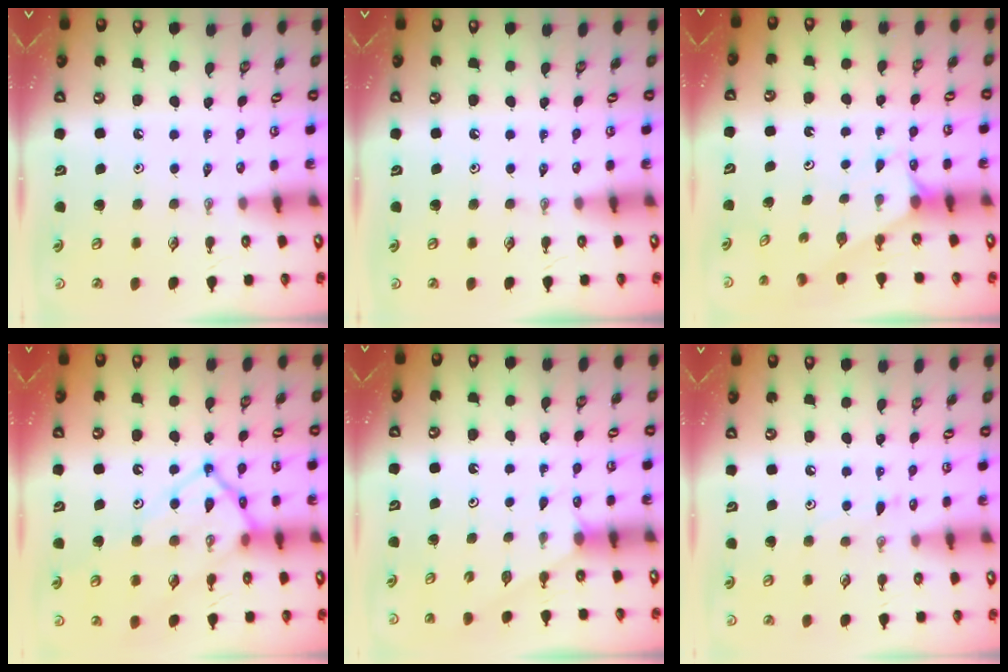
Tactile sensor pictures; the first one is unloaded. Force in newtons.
{"total": 0.0}
{"total": 2.3, "press": 2.3, "slide": 0.2}
{"total": 14.5, "press": 14.4, "slide": 1.2}
{"total": 3.4, "press": 3.4, "slide": 0.3}
{"total": 5.8, "press": 5.8, "slide": 0.5}